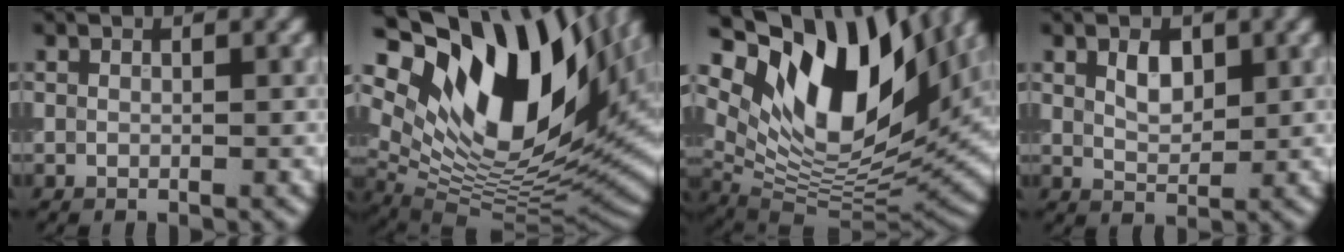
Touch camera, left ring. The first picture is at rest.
{"total": 19.5, "force": [8.8, 9.4, 14.7], "torque": [-0.269, 0.022, 0.164]}
{"total": 17.3, "force": [7.8, 8.3, 13.1], "torque": [-0.241, 0.016, 0.137]}
{"total": 2.4, "force": [1.0, 1.4, 1.7], "torque": [-0.032, 0.000, 0.020]}